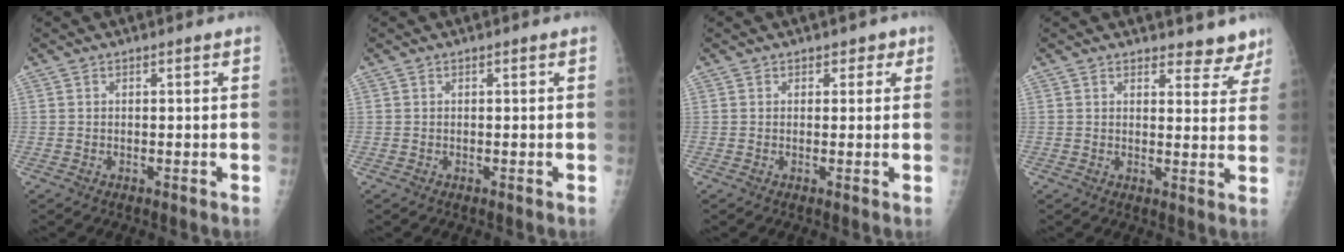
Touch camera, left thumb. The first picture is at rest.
{"total": 0.0}
{"total": 1.8, "force": [1.0, 1.4, 0.6], "torque": [0.019, -0.002, 0.006]}
{"total": 6.6, "force": [6.1, 2.4, 0.8], "torque": [0.029, -0.037, 0.056]}